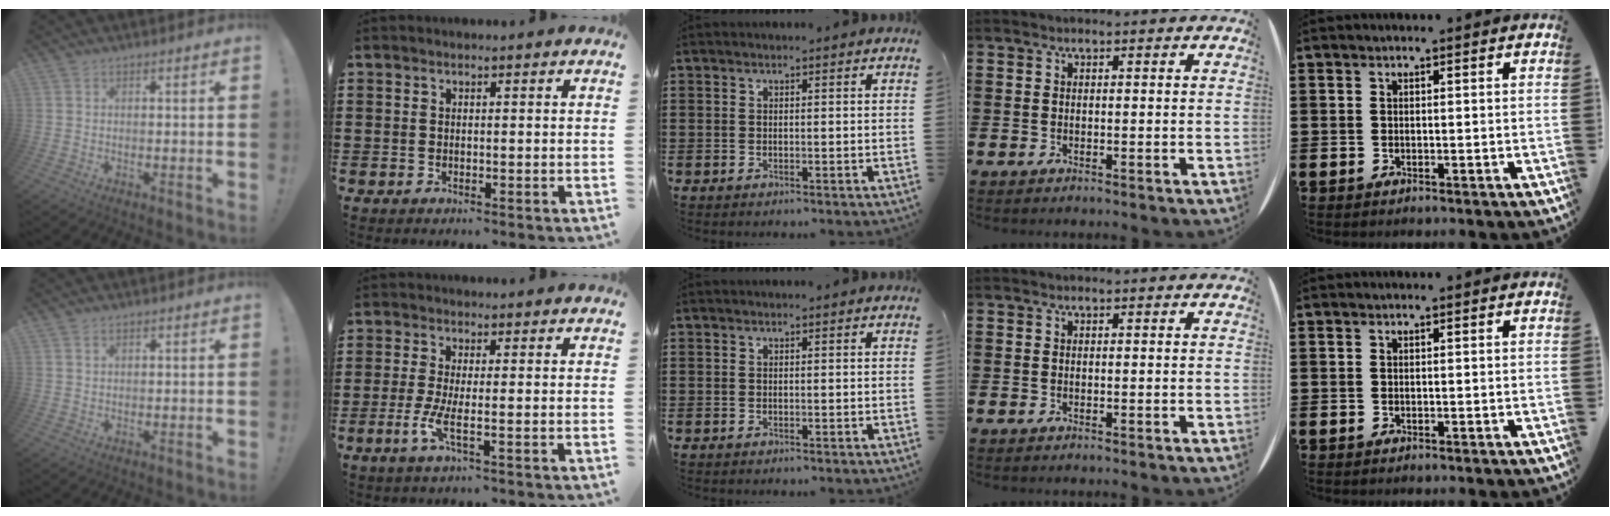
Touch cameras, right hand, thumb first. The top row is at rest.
{"thumb": {"total": 1.1, "force": [0.8, 0.7, 0.3], "torque": [0.001, -0.001, 0.014]}, "index": {"total": 4.1, "force": [-1.1, 0.4, 3.9], "torque": [-0.089, -0.012, -0.026]}}